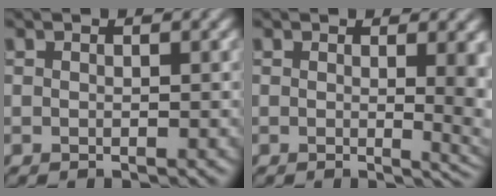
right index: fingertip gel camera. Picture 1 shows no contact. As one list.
[{"total": 6.5, "force": [0.5, 2.9, 5.8], "torque": [-0.029, -0.003, 0.008]}]